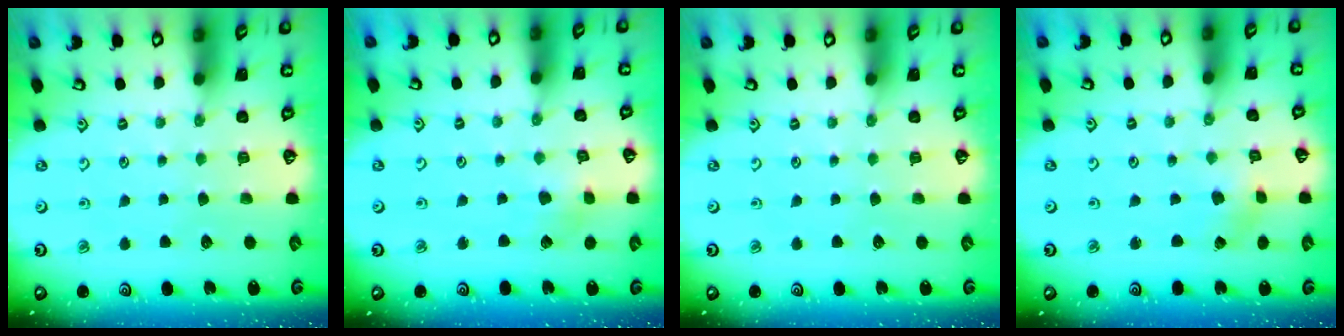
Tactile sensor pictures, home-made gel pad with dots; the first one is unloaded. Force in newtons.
{"total": 2.9, "press": 2.8, "slide": 0.7}
{"total": 0.0}
{"total": 0.0}